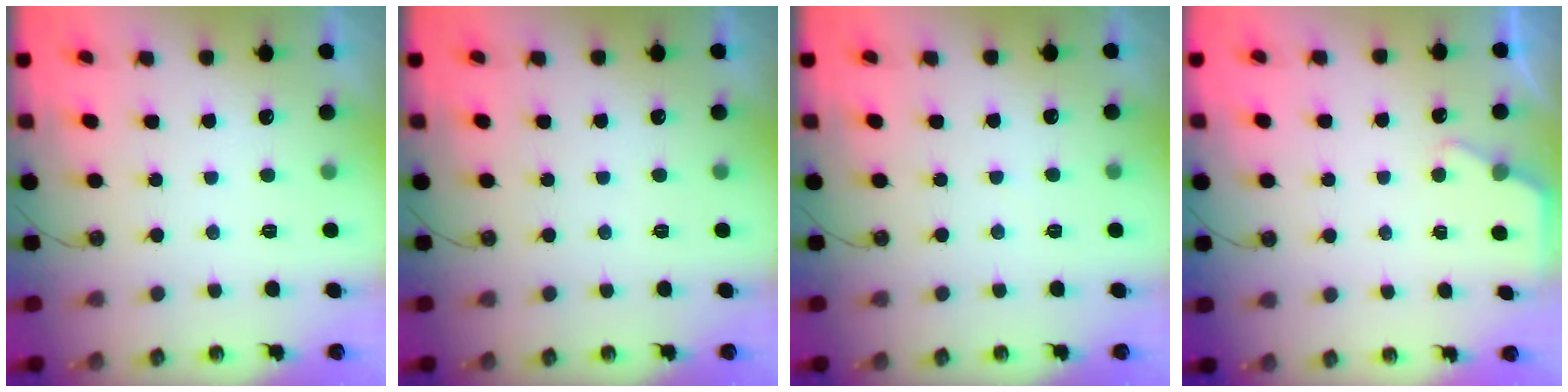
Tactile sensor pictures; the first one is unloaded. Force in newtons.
{"total": 0.0}
{"total": 2.4, "press": 2.3, "slide": 0.4}
{"total": 2.2, "press": 2.2, "slide": 0.3}